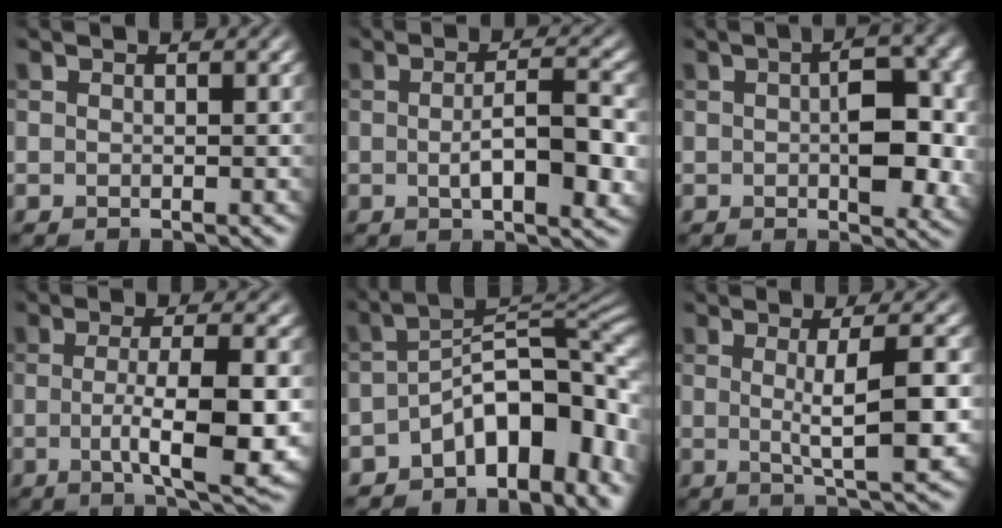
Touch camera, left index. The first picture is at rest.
{"total": 6.5, "force": [-0.6, 2.1, 6.1], "torque": [-0.100, -0.006, -0.007]}
{"total": 6.9, "force": [0.1, 3.3, 6.1], "torque": [-0.085, -0.005, 0.002]}
{"total": 8.0, "force": [-1.0, 1.9, 7.7], "torque": [-0.120, -0.011, -0.012]}
{"total": 9.9, "force": [-4.4, 5.2, 7.2], "torque": [-0.088, -0.002, -0.081]}
{"total": 5.7, "force": [0.1, 1.2, 5.6], "torque": [-0.078, -0.001, 0.001]}